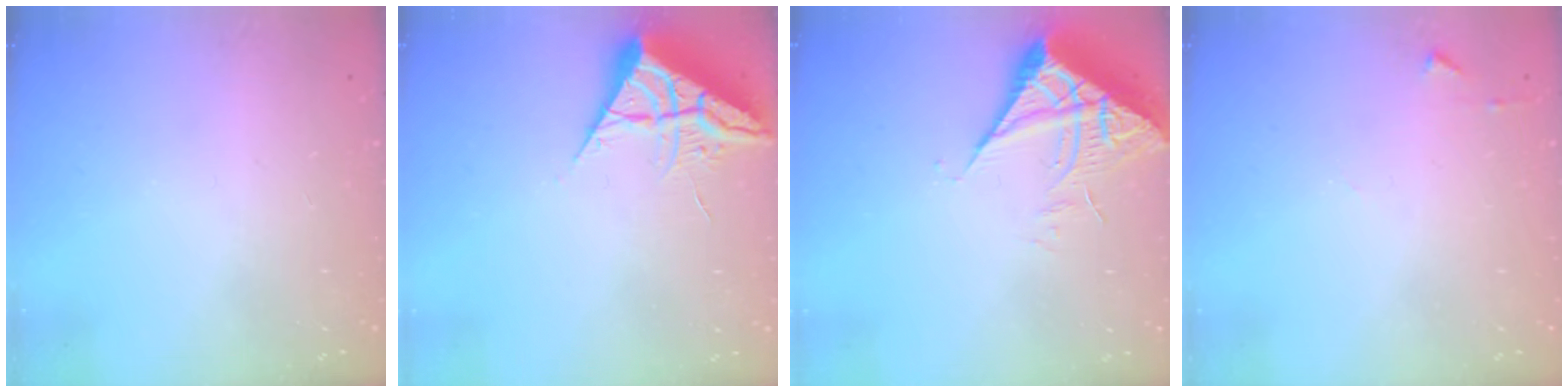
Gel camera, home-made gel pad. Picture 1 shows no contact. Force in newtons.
{"total": 6.9, "press": 6.9, "slide": 0.4}
{"total": 7.2, "press": 7.2, "slide": 0.8}
{"total": 5.1, "press": 5.1, "slide": 0.6}